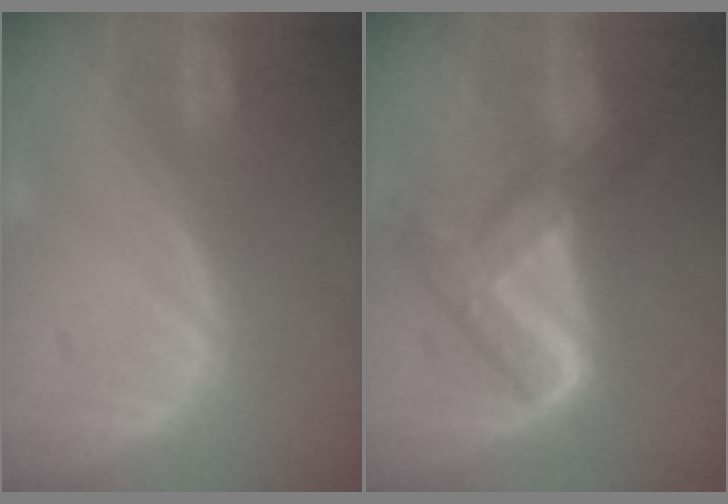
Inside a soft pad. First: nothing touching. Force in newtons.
{"total": 7.6, "press": 7.5, "slide": 0.4}